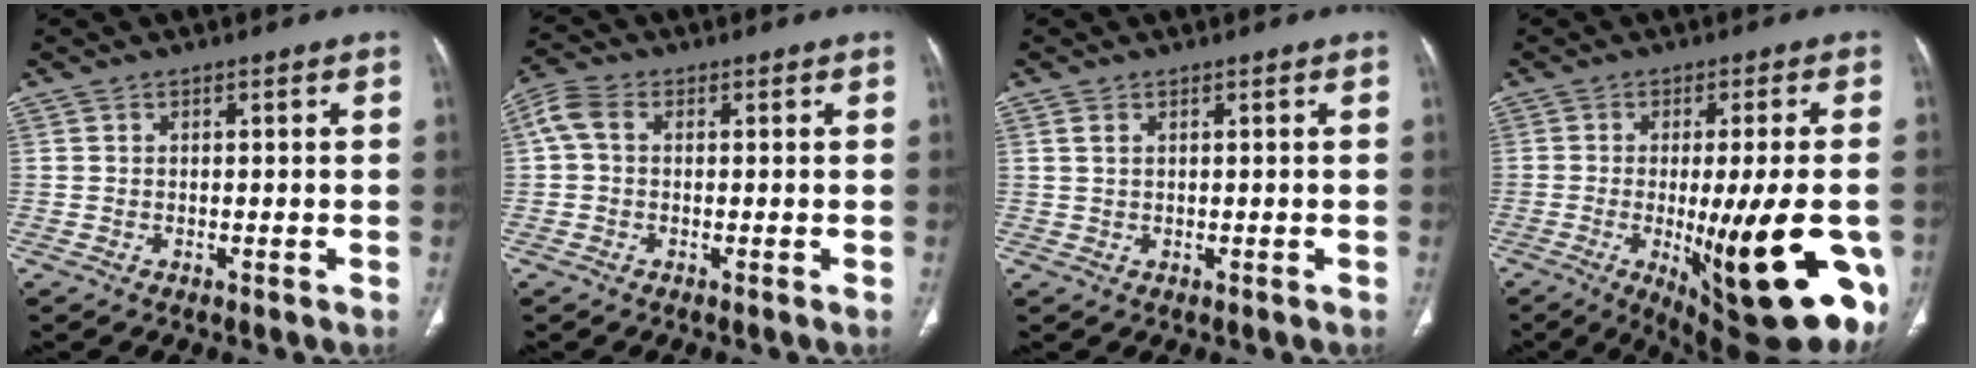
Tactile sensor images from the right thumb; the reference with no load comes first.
{"total": 3.7, "force": [1.0, 3.0, 2.0], "torque": [-0.054, 0.014, 0.008]}
{"total": 1.2, "force": [0.5, 0.7, 0.8], "torque": [-0.021, 0.005, 0.014]}
{"total": 22.8, "force": [-5.5, 6.5, 21.1], "torque": [-0.233, -0.018, -0.053]}